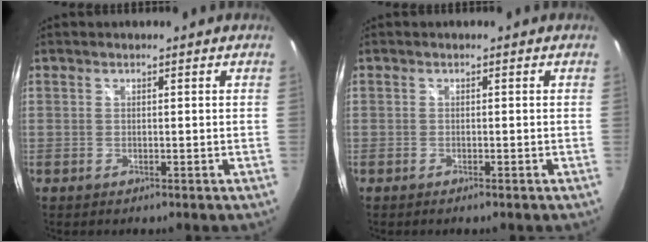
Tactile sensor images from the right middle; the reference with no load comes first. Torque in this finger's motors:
{"motor_torque": [-0.52, -0.36, 0.04, 0.00]}